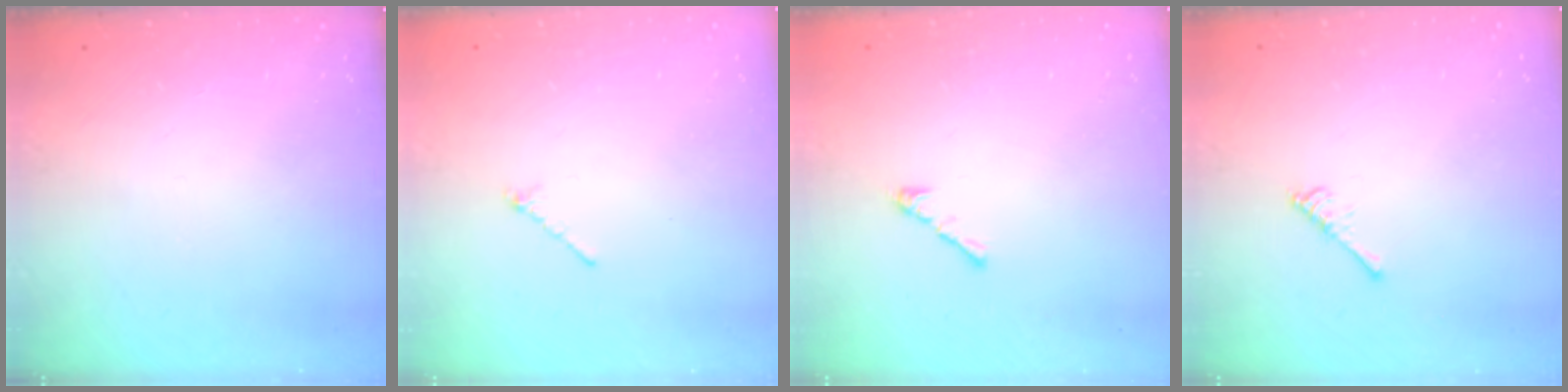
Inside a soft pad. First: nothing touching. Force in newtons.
{"total": 0.8, "press": 0.7, "slide": 0.4}
{"total": 3.0, "press": 2.9, "slide": 0.8}
{"total": 3.0, "press": 2.9, "slide": 0.5}